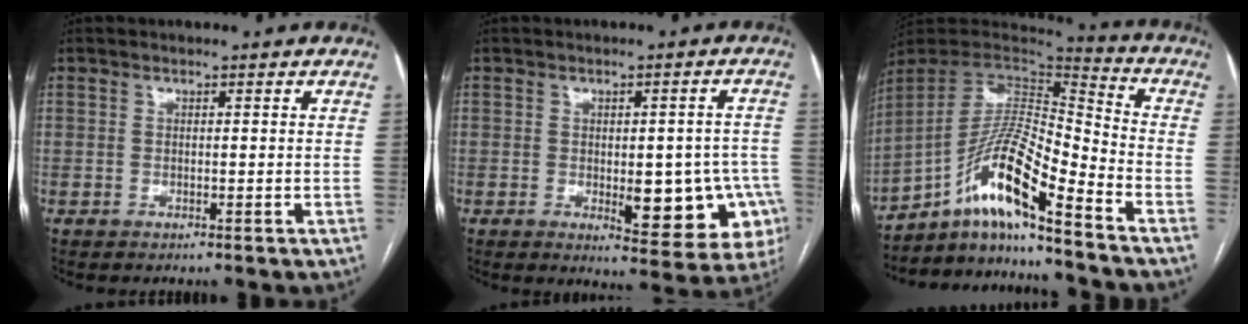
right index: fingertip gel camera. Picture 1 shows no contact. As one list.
[{"total": 12.4, "force": [-3.3, 4.8, 11.0], "torque": [-0.099, 0.015, -0.027]}, {"total": 14.9, "force": [-9.9, 0.6, 11.1], "torque": [-0.210, 0.013, -0.175]}]